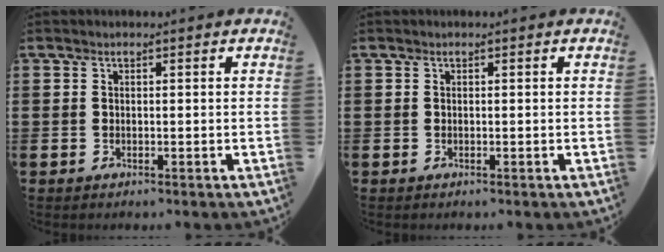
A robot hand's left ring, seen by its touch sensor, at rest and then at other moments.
{"total": 0.0}